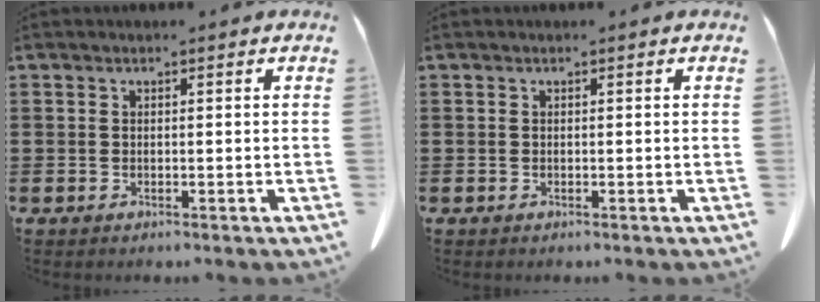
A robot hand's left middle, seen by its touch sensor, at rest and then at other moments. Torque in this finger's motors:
{"motor_torque": [-0.01, 0.00, 0.00, 0.00]}